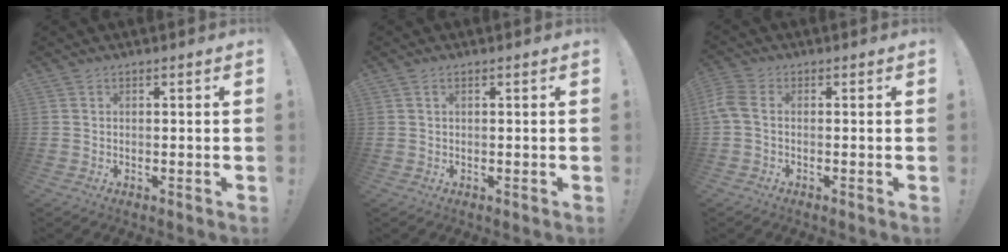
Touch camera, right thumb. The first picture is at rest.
{"total": 1.0, "force": [0.3, 0.2, 0.9], "torque": [-0.021, 0.001, 0.004]}
{"total": 3.8, "force": [-0.1, 2.1, 3.1], "torque": [-0.068, -0.002, -0.001]}